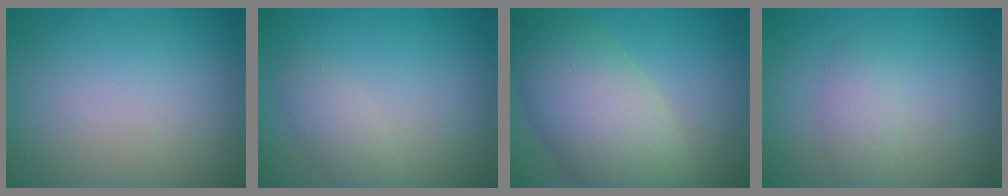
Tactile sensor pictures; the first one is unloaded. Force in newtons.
{"total": 2.0, "press": 2.0, "slide": 0.2}
{"total": 9.5, "press": 9.5, "slide": 0.6}
{"total": 1.8, "press": 1.8, "slide": 0.0}